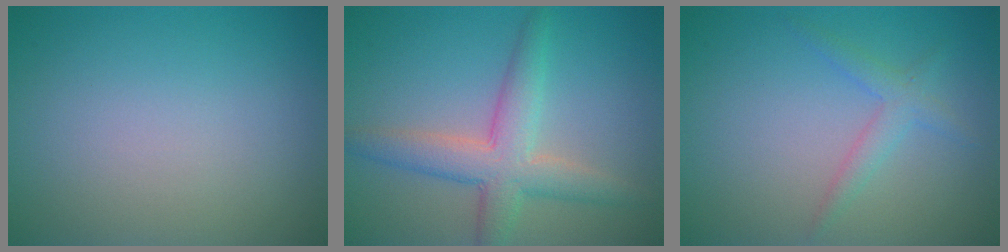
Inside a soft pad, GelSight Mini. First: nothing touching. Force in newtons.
{"total": 4.8, "press": 4.8, "slide": 0.1}
{"total": 1.9, "press": 1.9, "slide": 0.2}